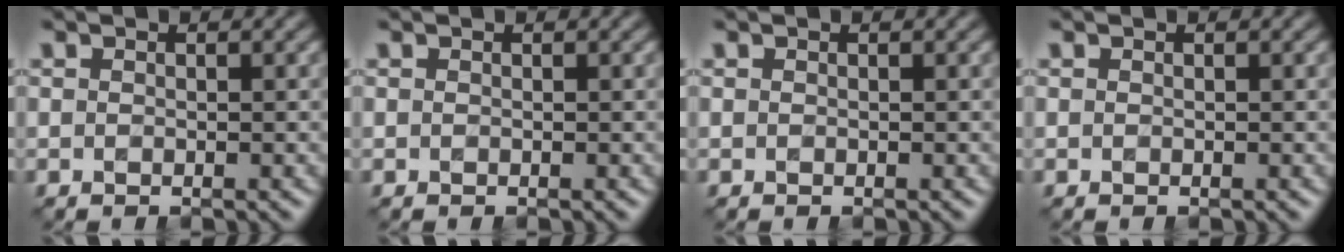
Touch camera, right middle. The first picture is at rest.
{"total": 0.0}
{"total": 0.0}
{"total": 0.0}